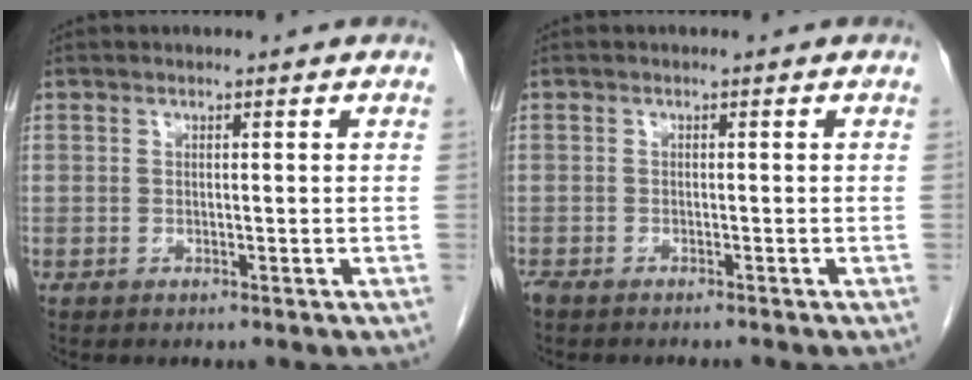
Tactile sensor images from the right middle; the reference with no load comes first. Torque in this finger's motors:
{"motor_torque": [0.14, -0.08, 0.00, 0.00]}